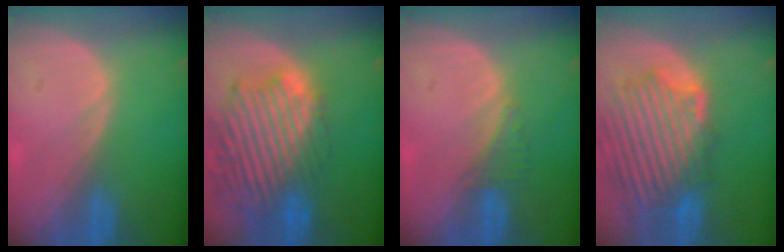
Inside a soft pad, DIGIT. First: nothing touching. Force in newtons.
{"total": 13.9, "press": 11.8, "slide": 7.3}
{"total": 1.9, "press": 1.8, "slide": 0.7}
{"total": 11.7, "press": 11.1, "slide": 3.8}